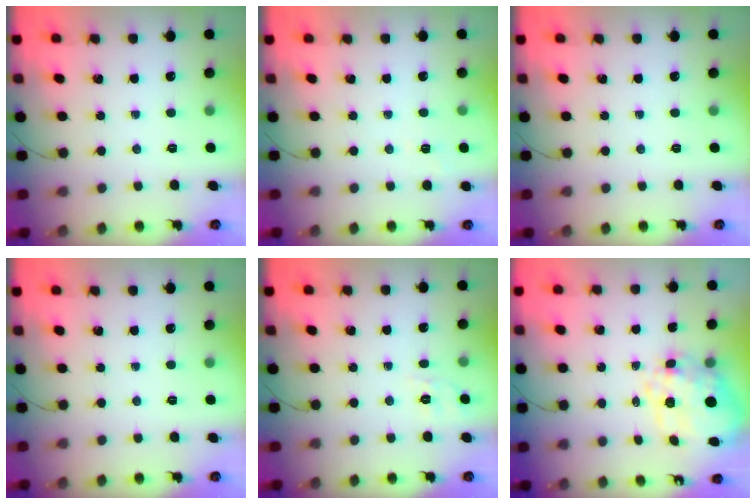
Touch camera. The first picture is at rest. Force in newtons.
{"total": 2.7, "press": 2.2, "slide": 1.5}
{"total": 0.0}
{"total": 0.0}
{"total": 1.7, "press": 0.2, "slide": 1.7}
{"total": 13.7, "press": 13.5, "slide": 2.6}